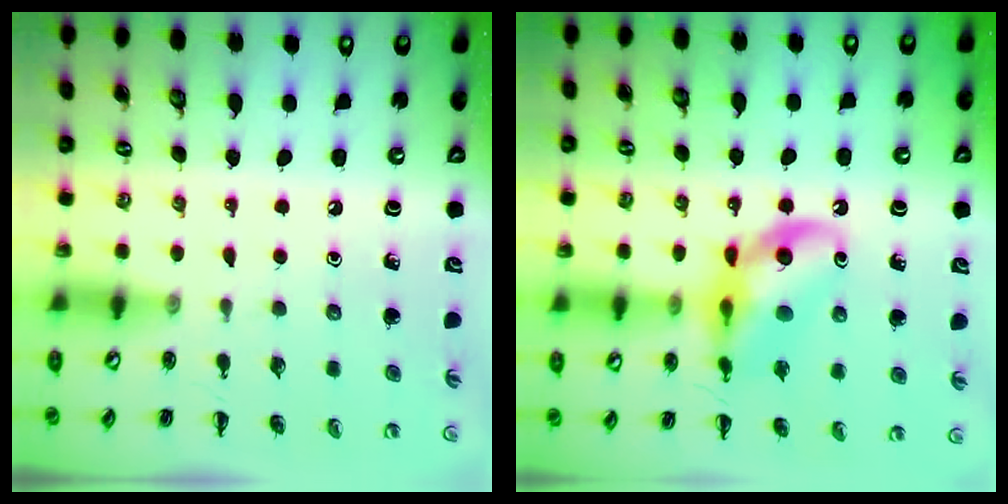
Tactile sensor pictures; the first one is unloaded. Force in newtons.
{"total": 13.3, "press": 13.0, "slide": 2.6}